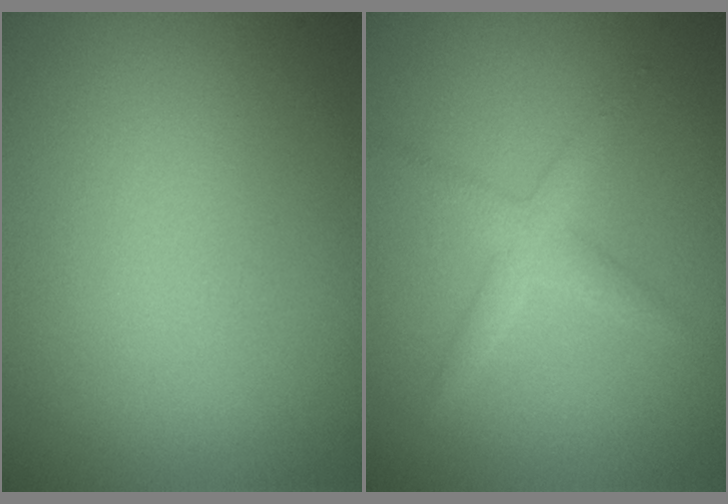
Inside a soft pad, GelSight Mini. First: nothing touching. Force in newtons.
{"total": 2.0, "press": 2.0, "slide": 0.0}